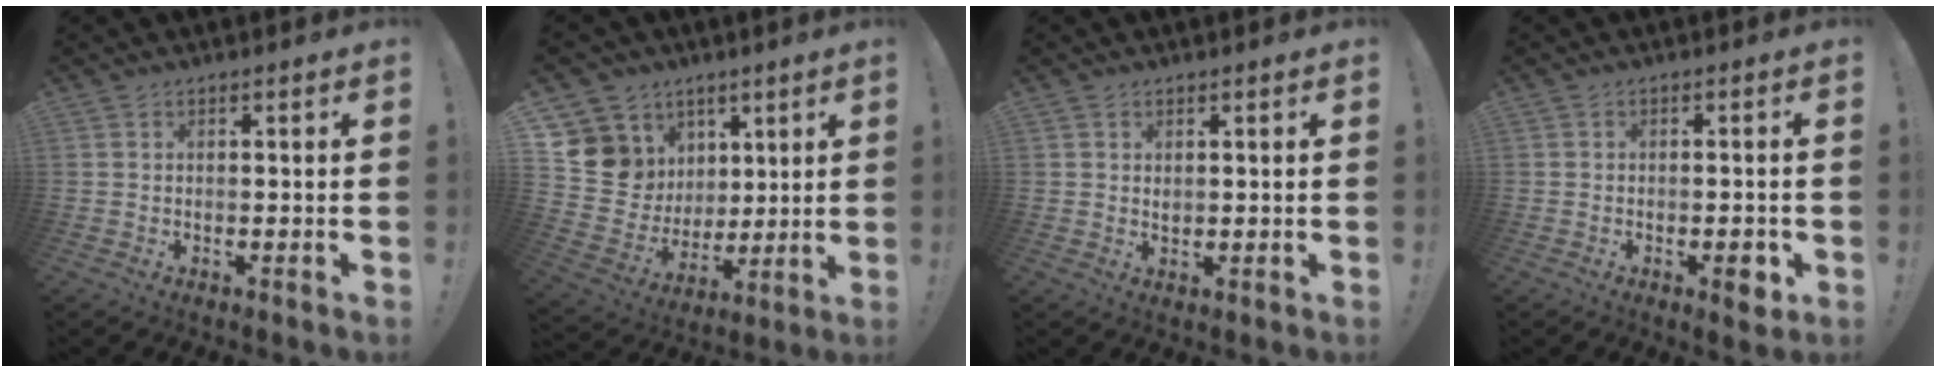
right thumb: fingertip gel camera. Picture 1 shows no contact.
{"total": 13.0, "force": [4.3, 11.9, 3.2], "torque": [-0.059, -0.032, 0.109]}
{"total": 1.3, "force": [0.7, 1.0, 0.3], "torque": [0.000, -0.003, 0.012]}
{"total": 4.1, "force": [-1.9, 2.2, 2.9], "torque": [-0.029, 0.009, -0.030]}